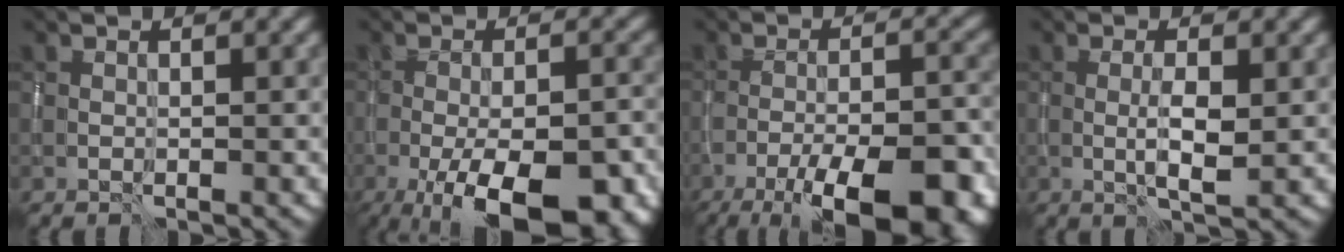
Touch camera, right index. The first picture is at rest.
{"total": 12.2, "force": [-5.7, 4.3, 9.8], "torque": [-0.138, -0.007, -0.091]}
{"total": 12.6, "force": [-7.4, 3.7, 9.4], "torque": [-0.153, -0.006, -0.111]}
{"total": 2.5, "force": [-0.4, 0.4, 2.4], "torque": [-0.044, -0.002, -0.004]}